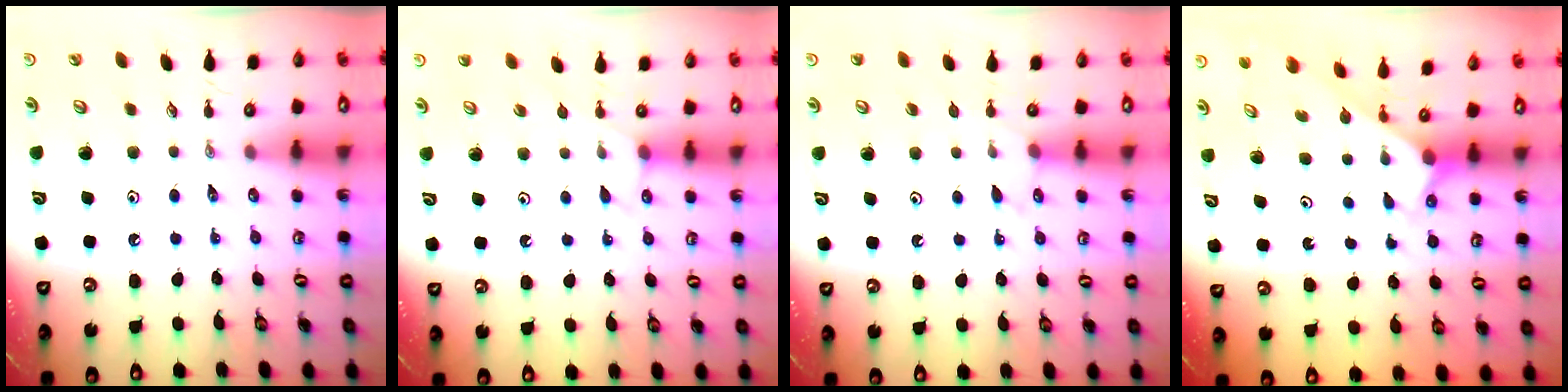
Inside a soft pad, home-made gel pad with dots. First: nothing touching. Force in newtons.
{"total": 5.1, "press": 5.1, "slide": 0.5}
{"total": 6.0, "press": 6.0, "slide": 0.5}
{"total": 1.8, "press": 1.8, "slide": 0.2}